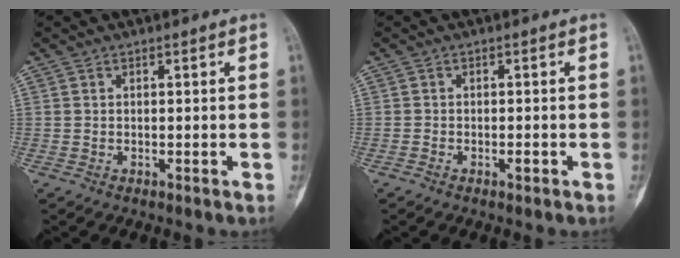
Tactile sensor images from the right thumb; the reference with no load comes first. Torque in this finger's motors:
{"motor_torque": [0.22, 0.10, -0.19, 0.08, 0.13]}